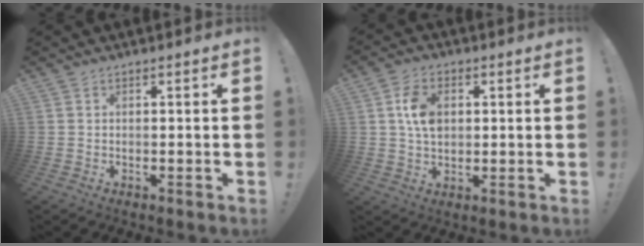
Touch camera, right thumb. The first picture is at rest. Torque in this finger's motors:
{"motor_torque": [0.17, 0.11, 0.95, 0.12, 0.06]}